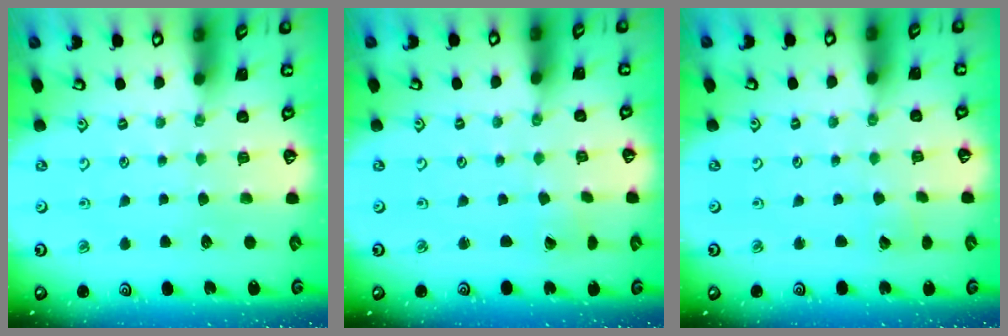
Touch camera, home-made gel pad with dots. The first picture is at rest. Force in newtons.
{"total": 1.2, "press": 1.2, "slide": 0.0}
{"total": 2.1, "press": 2.1, "slide": 0.2}